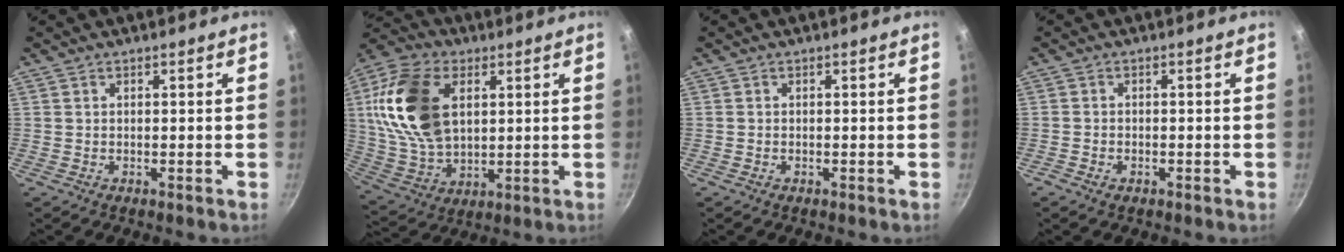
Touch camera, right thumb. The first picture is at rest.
{"total": 20.7, "force": [4.8, 13.1, 15.3], "torque": [-0.276, -0.003, 0.095]}
{"total": 0.0}
{"total": 1.8, "force": [-1.1, 1.1, 0.8], "torque": [-0.023, 0.005, -0.022]}